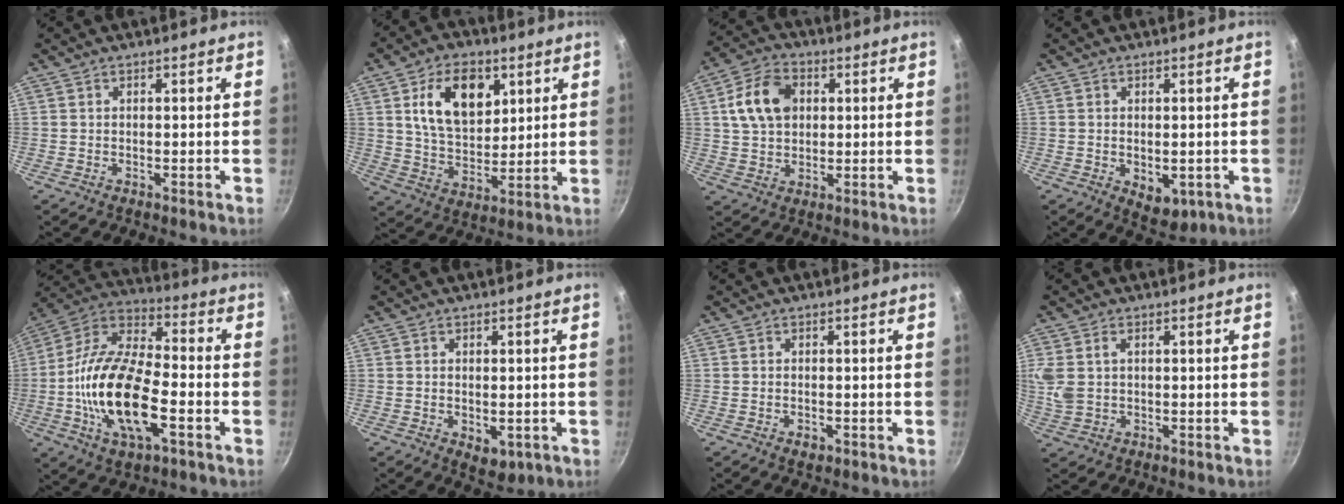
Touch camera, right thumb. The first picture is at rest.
{"total": 14.8, "force": [5.3, 9.3, 10.2], "torque": [-0.134, -0.021, 0.091]}
{"total": 11.1, "force": [2.6, 8.1, 7.1], "torque": [-0.114, 0.010, 0.037]}
{"total": 6.1, "force": [-1.3, 3.9, 4.5], "torque": [-0.051, -0.007, -0.008]}
{"total": 21.1, "force": [-5.2, 9.7, 18.1], "torque": [-0.340, 0.030, -0.113]}
{"total": 4.7, "force": [-1.0, 2.9, 3.5], "torque": [-0.044, -0.010, -0.008]}
{"total": 1.8, "force": [-0.7, 1.1, 1.2], "torque": [-0.019, 0.000, -0.011]}
{"total": 6.5, "force": [1.5, 4.5, 4.5], "torque": [-0.093, 0.002, 0.034]}